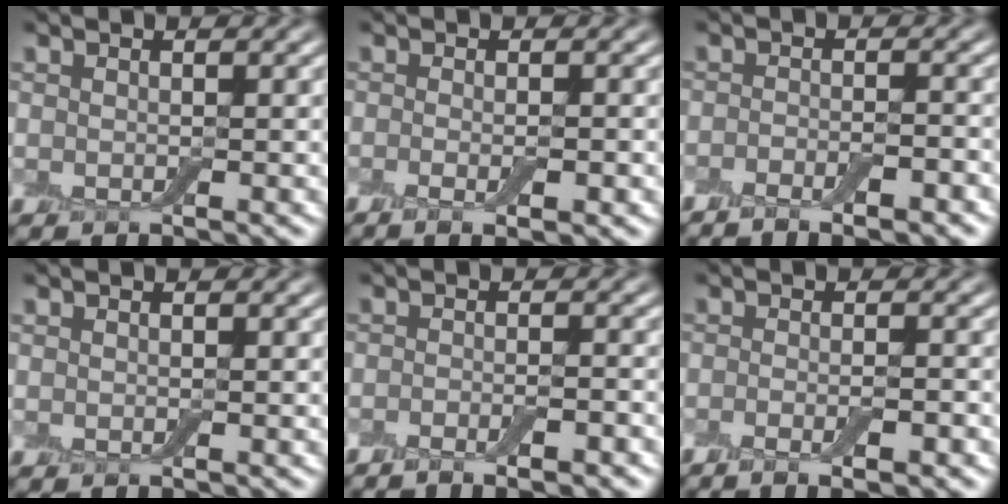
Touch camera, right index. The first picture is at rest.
{"total": 3.0, "force": [-0.8, 0.9, 2.7], "torque": [-0.037, -0.005, -0.008]}
{"total": 3.8, "force": [-2.7, 0.8, 2.5], "torque": [-0.044, 0.006, -0.043]}
{"total": 0.0}
{"total": 3.4, "force": [-2.2, 0.7, 2.5], "torque": [-0.040, 0.010, -0.038]}
{"total": 4.0, "force": [-1.9, 1.1, 3.4], "torque": [-0.046, 0.002, -0.029]}